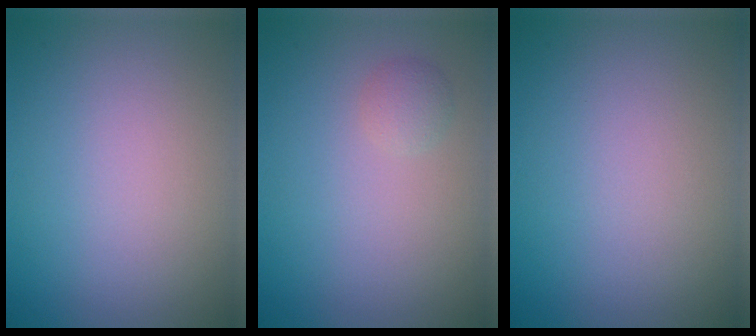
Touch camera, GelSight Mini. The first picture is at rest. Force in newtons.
{"total": 1.1, "press": 1.1, "slide": 0.0}
{"total": 0.0}